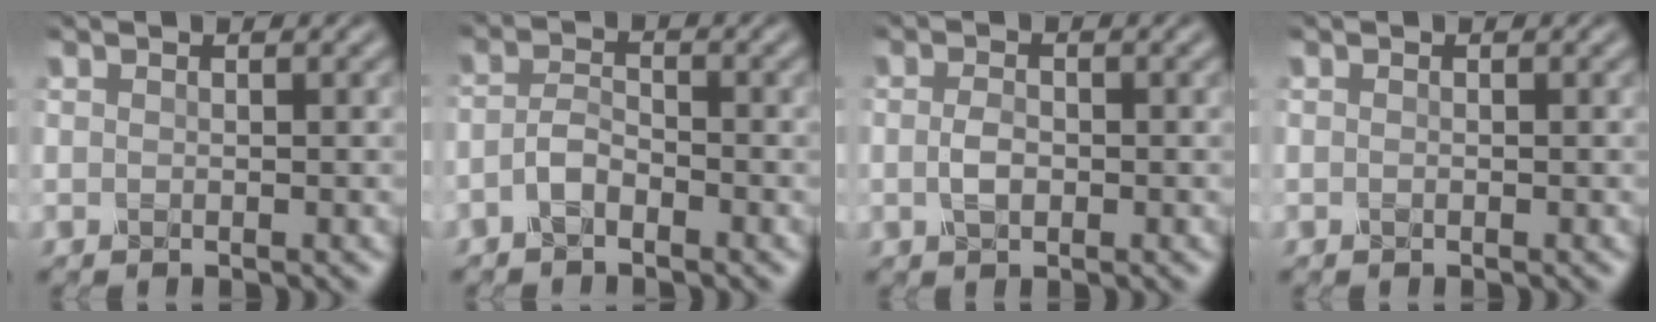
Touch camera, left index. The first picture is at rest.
{"total": 2.0, "force": [-1.2, 0.9, 1.4], "torque": [-0.030, 0.005, -0.029]}
{"total": 1.8, "force": [-0.2, 1.1, 1.4], "torque": [-0.032, 0.000, -0.006]}
{"total": 0.0}